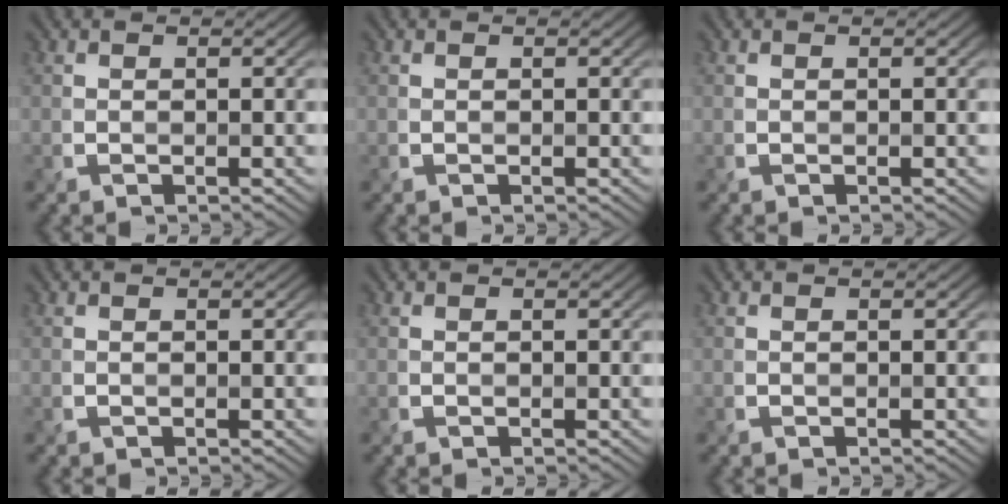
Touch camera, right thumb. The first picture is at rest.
{"total": 0.0}
{"total": 0.0}
{"total": 0.0}
{"total": 0.0}
{"total": 0.0}